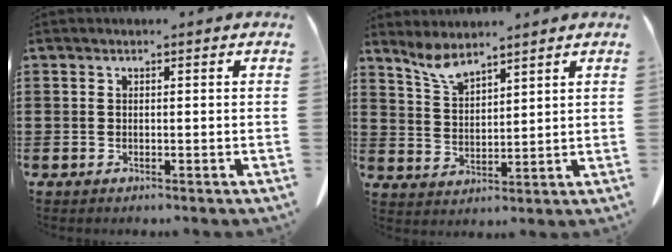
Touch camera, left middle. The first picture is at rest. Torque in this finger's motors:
{"motor_torque": [0.01, 0.01, 0.07, 0.05]}